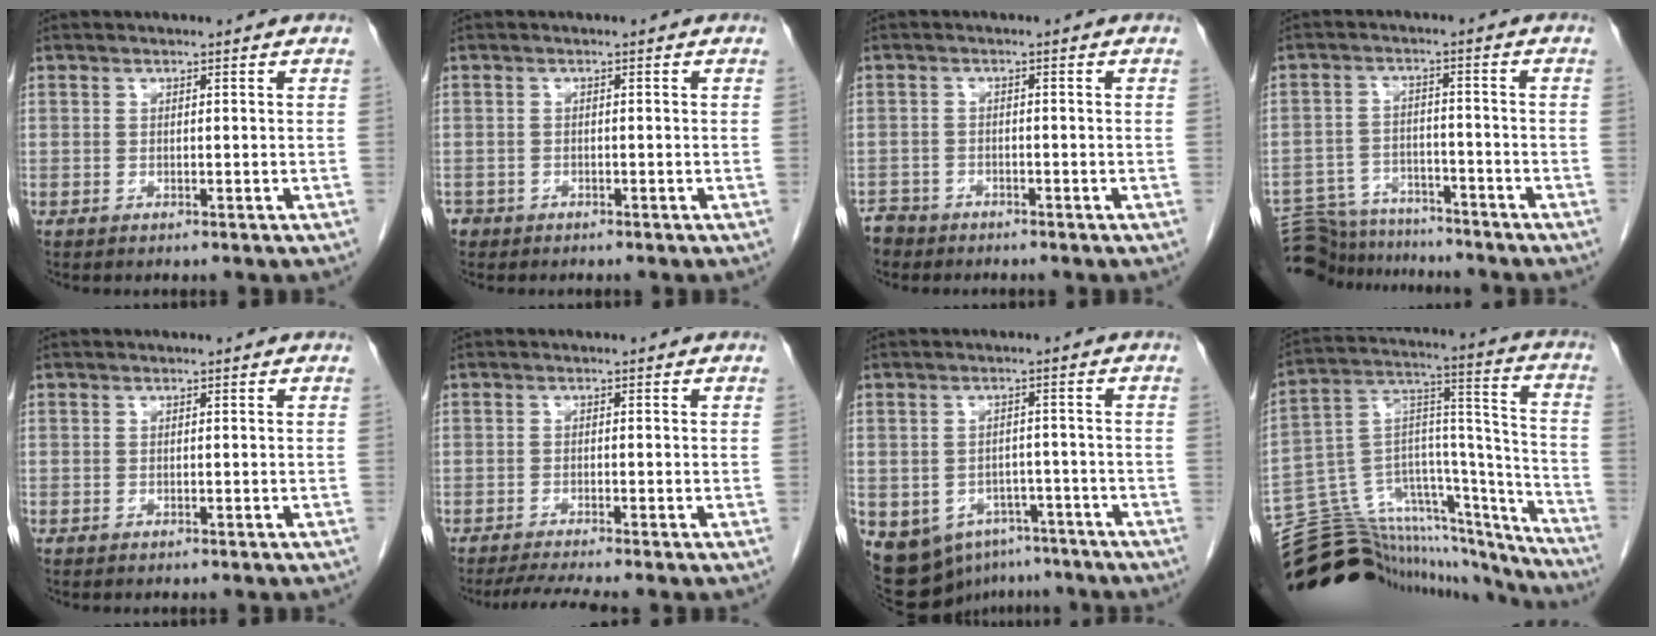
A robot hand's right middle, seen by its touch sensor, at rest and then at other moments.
{"total": 1.8, "force": [-1.3, 1.1, 0.1], "torque": [-0.007, 0.002, -0.024]}
{"total": 2.9, "force": [-2.6, 1.3, -0.3], "torque": [0.000, 0.000, -0.049]}
{"total": 12.9, "force": [-12.2, 3.5, 2.3], "torque": [-0.049, 0.009, -0.184]}
{"total": 0.0}
{"total": 3.6, "force": [-3.0, -1.0, 1.8], "torque": [-0.037, -0.017, -0.055]}
{"total": 14.9, "force": [-8.5, 11.0, 5.3], "torque": [-0.133, 0.011, -0.098]}
{"total": 30.6, "force": [-28.1, 7.6, 9.6], "torque": [-0.142, 0.040, -0.413]}